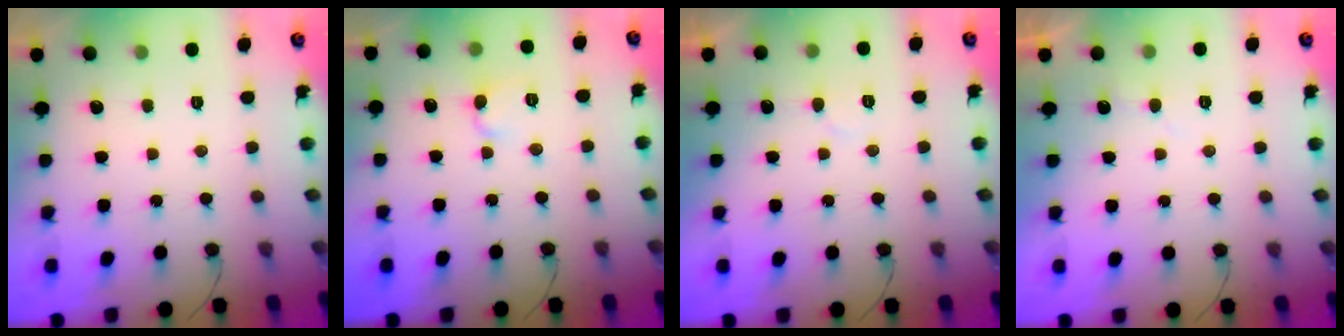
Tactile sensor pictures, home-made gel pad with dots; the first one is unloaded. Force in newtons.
{"total": 4.8, "press": 4.8, "slide": 0.3}
{"total": 3.1, "press": 3.1, "slide": 0.2}
{"total": 5.2, "press": 5.2, "slide": 0.5}